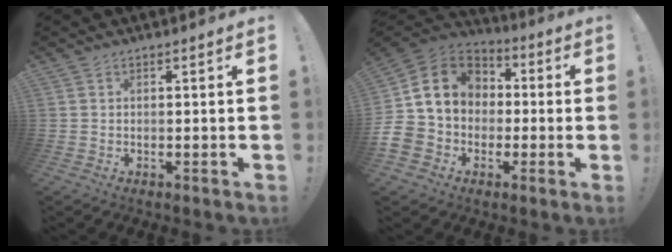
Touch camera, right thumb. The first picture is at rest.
{"total": 15.9, "force": [0.3, 13.7, 8.1], "torque": [-0.161, 0.014, 0.023]}